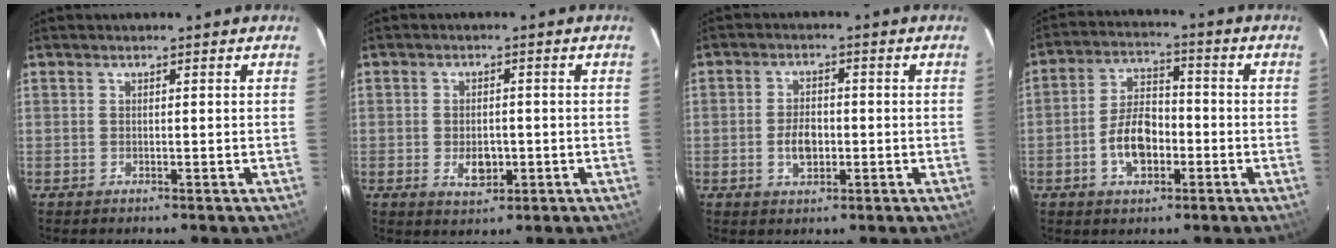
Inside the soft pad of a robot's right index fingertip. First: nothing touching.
{"total": 4.9, "force": [-1.2, 3.1, 3.5], "torque": [-0.064, -0.005, -0.014]}
{"total": 5.1, "force": [-1.1, 3.2, 3.8], "torque": [-0.071, 0.003, -0.015]}
{"total": 9.2, "force": [-3.0, 5.3, 6.8], "torque": [-0.132, 0.019, -0.047]}